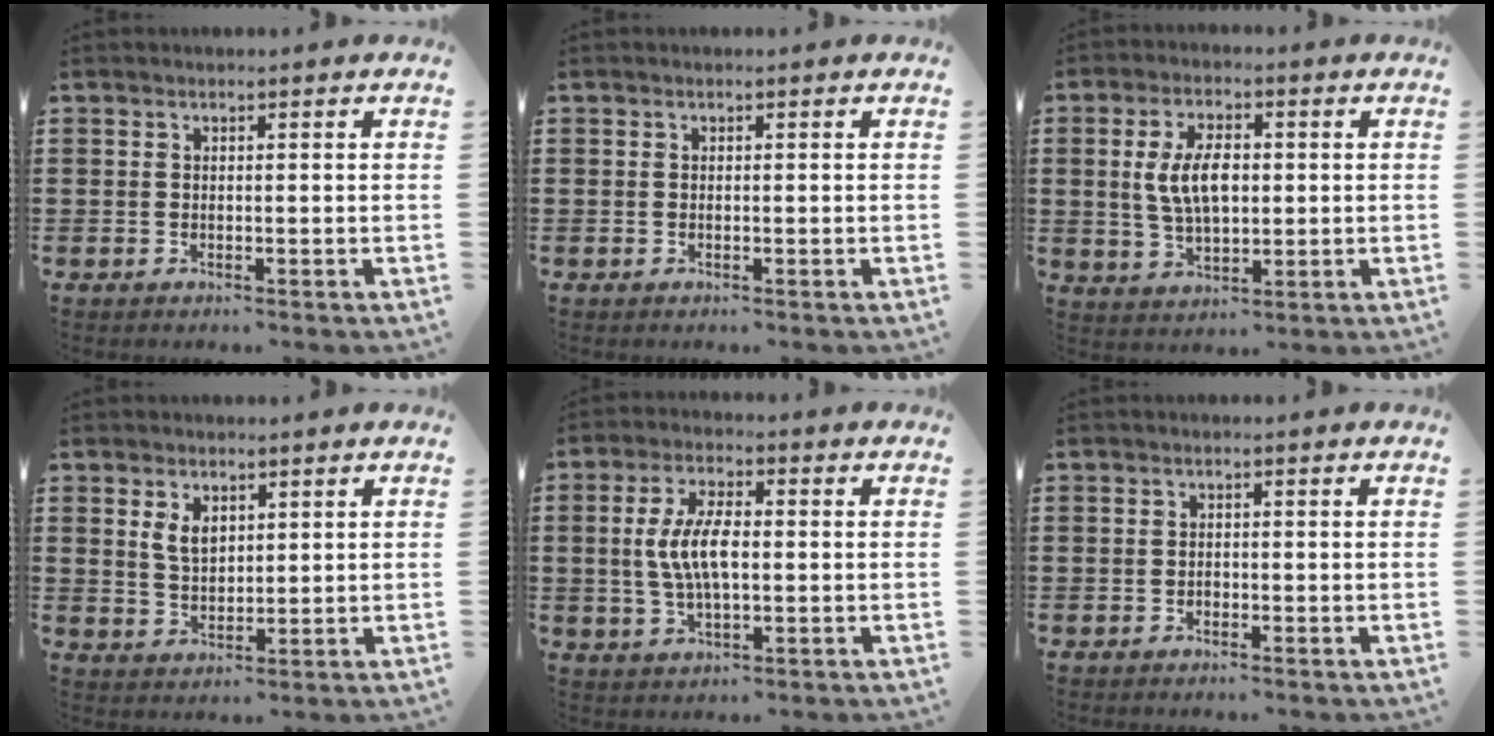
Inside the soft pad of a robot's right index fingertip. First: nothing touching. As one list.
[{"total": 0.0}, {"total": 7.4, "force": [0.6, 3.8, 6.3], "torque": [-0.131, 0.005, 0.004]}, {"total": 3.6, "force": [1.7, 2.2, 2.3], "torque": [-0.044, 0.004, 0.028]}, {"total": 7.6, "force": [0.0, 3.1, 6.9], "torque": [-0.156, 0.000, -0.009]}, {"total": 0.7, "force": [-0.5, 0.4, 0.3], "torque": [-0.009, -0.001, -0.009]}]